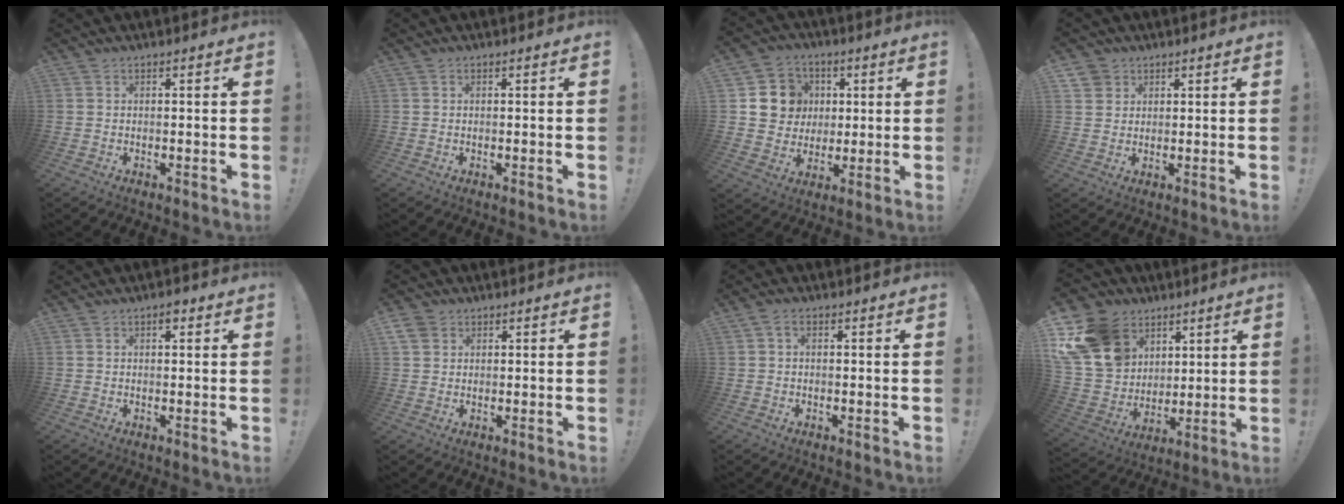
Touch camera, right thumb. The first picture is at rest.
{"total": 0.0}
{"total": 10.7, "force": [2.1, 10.2, 2.4], "torque": [-0.025, -0.005, 0.049]}
{"total": 3.9, "force": [2.1, 3.3, 0.4], "torque": [-0.005, -0.010, 0.041]}
{"total": 1.8, "force": [0.9, 0.9, 1.2], "torque": [-0.012, -0.003, 0.013]}
{"total": 4.4, "force": [2.3, 3.4, 1.5], "torque": [-0.022, -0.006, 0.044]}
{"total": 1.7, "force": [0.0, 0.9, 1.4], "torque": [-0.031, 0.006, 0.001]}
{"total": 19.6, "force": [8.8, 15.4, 8.4], "torque": [-0.157, -0.036, 0.191]}